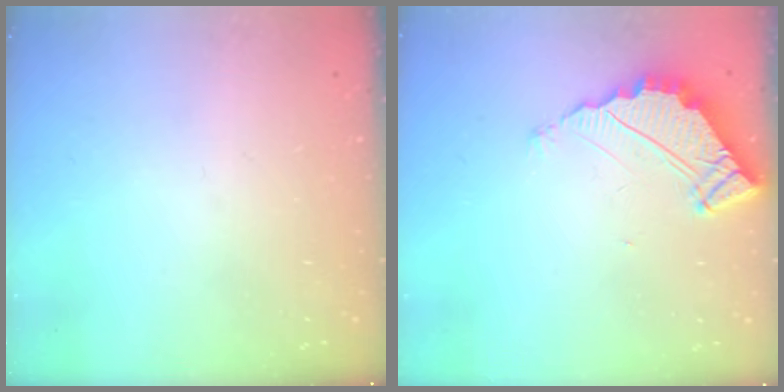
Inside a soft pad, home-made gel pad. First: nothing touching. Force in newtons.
{"total": 5.1, "press": 5.1, "slide": 0.2}